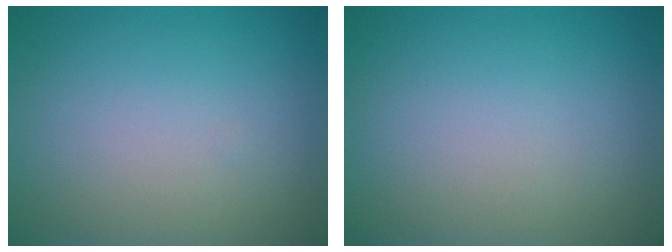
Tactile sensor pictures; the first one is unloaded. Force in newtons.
{"total": 0.0}